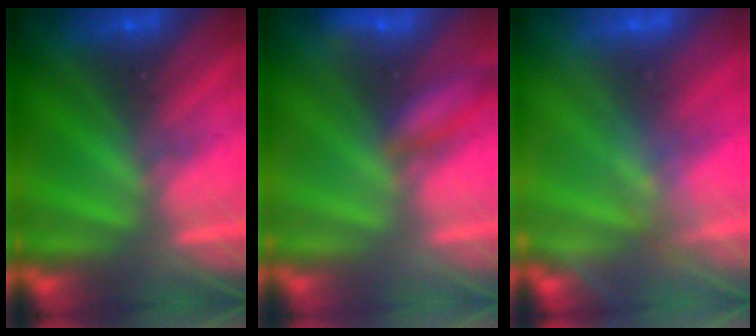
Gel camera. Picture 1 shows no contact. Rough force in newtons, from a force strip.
{"total": 2.1}
{"total": 3.0}